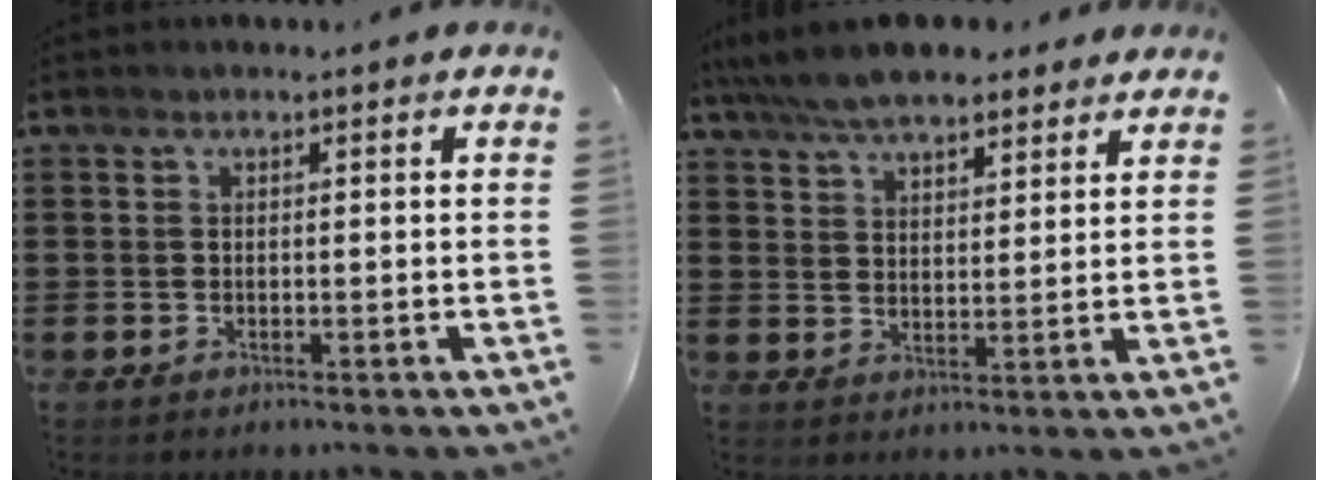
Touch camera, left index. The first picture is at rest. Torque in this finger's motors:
{"motor_torque": [1.07, -1.07, 0.45, 0.21]}